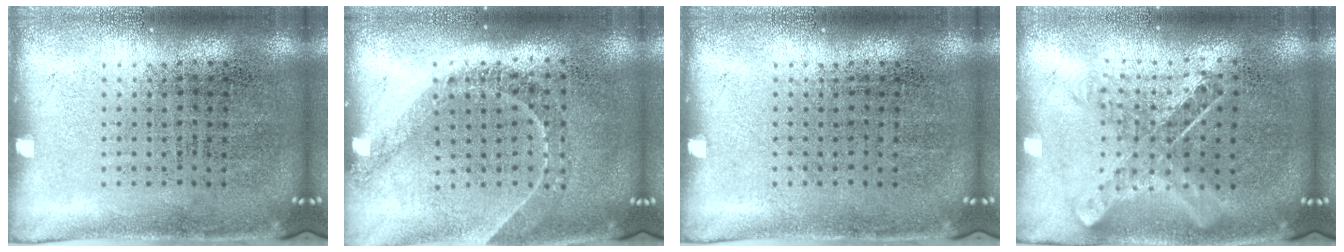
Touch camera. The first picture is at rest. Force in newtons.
{"total": 1.3, "press": 1.1, "slide": 0.7}
{"total": 0.0}
{"total": 1.0, "press": 0.9, "slide": 0.1}